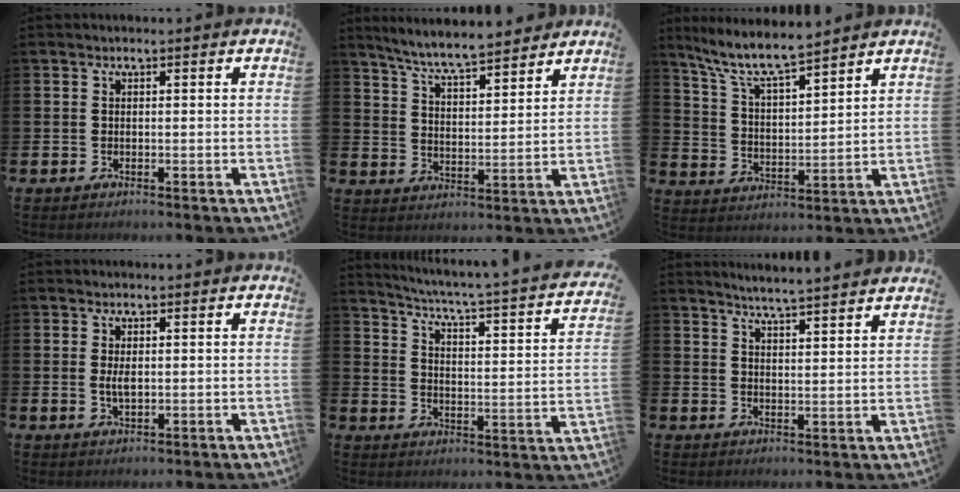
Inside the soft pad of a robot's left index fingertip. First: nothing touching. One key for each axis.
{"total": 7.0, "fx": 6.7, "fy": 0.5, "fz": 2.1, "tx": -0.069, "ty": -0.038, "tz": 0.119}
{"total": 8.3, "fx": 7.5, "fy": 0.9, "fz": 3.4, "tx": -0.095, "ty": -0.039, "tz": 0.133}
{"total": 2.2, "fx": 0.3, "fy": 1.0, "fz": 1.9, "tx": -0.028, "ty": -0.002, "tz": 0.001}
{"total": 3.3, "fx": 2.7, "fy": -0.2, "fz": 2.0, "tx": -0.060, "ty": -0.037, "tz": 0.032}
{"total": 4.6, "fx": 4.5, "fy": -0.9, "fz": 0.2, "tx": -0.015, "ty": -0.032, "tz": 0.078}